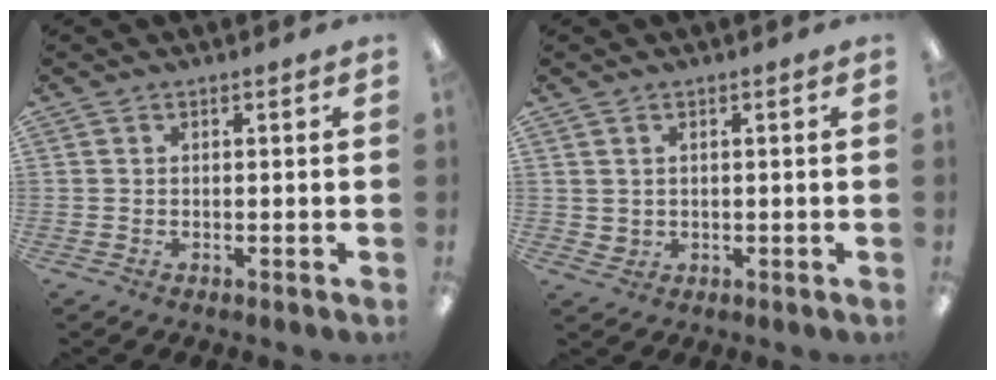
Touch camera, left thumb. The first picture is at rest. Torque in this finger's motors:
{"motor_torque": [-0.32, 0.15, 0.23, -0.34, 0.00]}